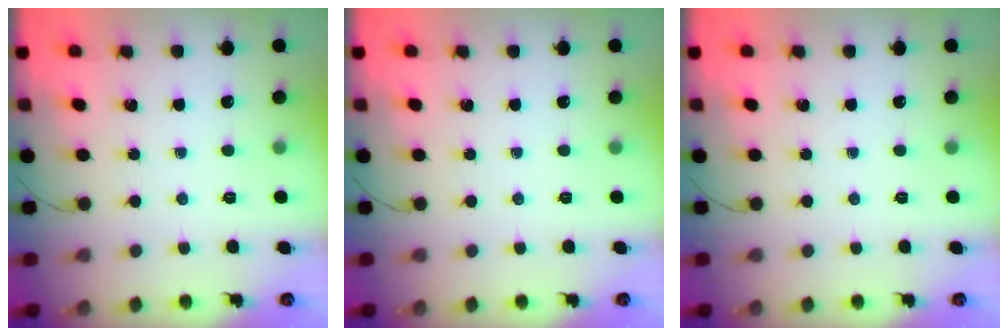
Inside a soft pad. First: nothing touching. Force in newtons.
{"total": 0.0}
{"total": 0.0}